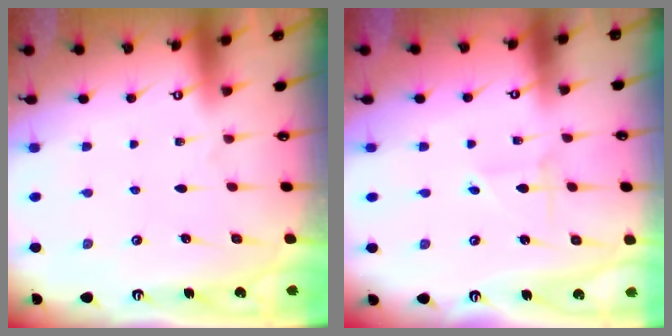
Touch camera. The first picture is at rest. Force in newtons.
{"total": 1.7, "press": 1.7, "slide": 0.1}